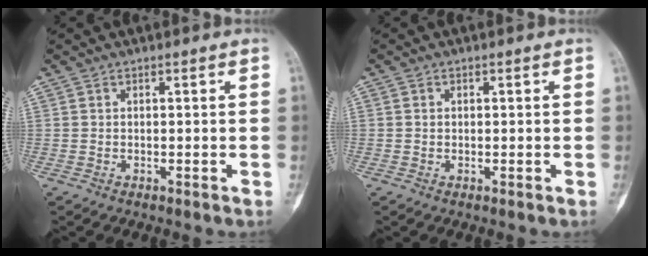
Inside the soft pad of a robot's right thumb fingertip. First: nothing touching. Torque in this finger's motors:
{"motor_torque": [-0.38, 0.24, 0.21, -0.10, -0.06]}